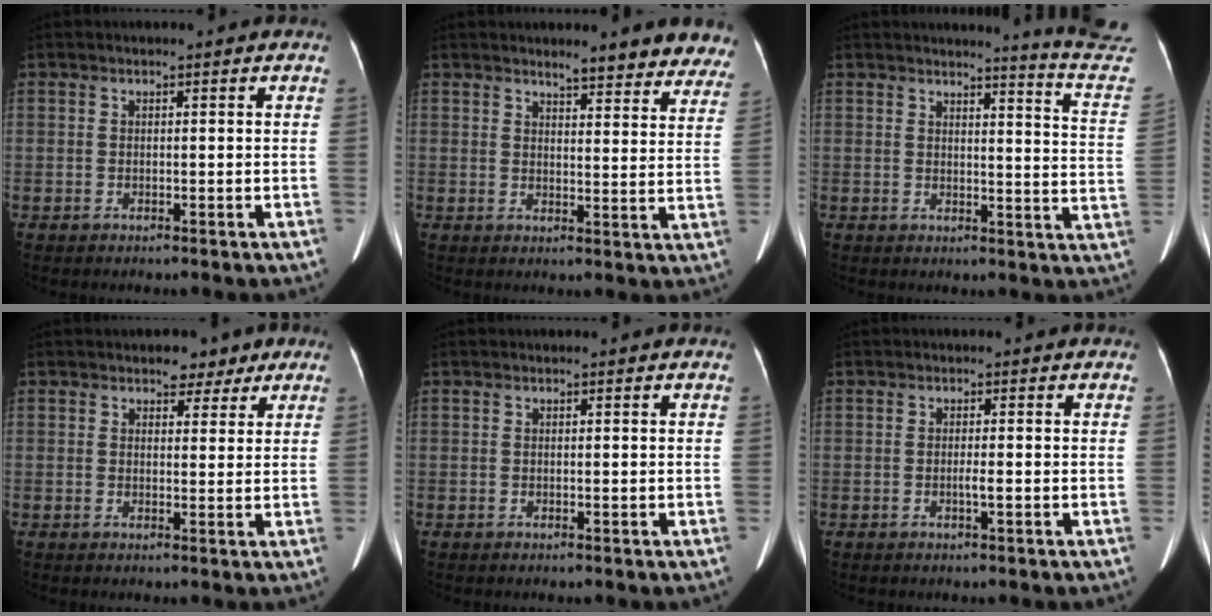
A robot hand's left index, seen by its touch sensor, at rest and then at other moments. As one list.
[{"total": 9.9, "force": [9.0, 1.8, 3.6], "torque": [-0.017, -0.015, 0.089]}, {"total": 12.4, "force": [12.0, -2.9, 0.6], "torque": [-0.013, -0.141, 0.117]}, {"total": 3.7, "force": [2.5, 2.4, 1.4], "torque": [-0.007, 0.009, 0.035]}, {"total": 0.0}, {"total": 1.1, "force": [-0.7, -0.2, 0.9], "torque": [-0.022, -0.001, -0.007]}]